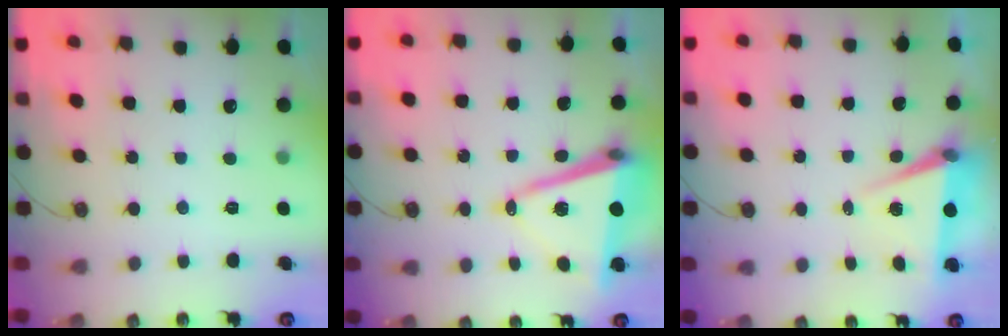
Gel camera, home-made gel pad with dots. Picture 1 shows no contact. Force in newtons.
{"total": 12.7, "press": 12.1, "slide": 4.0}
{"total": 6.7, "press": 5.3, "slide": 4.2}